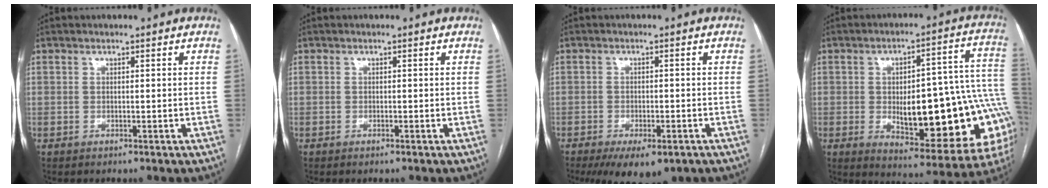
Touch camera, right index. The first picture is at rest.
{"total": 0.0}
{"total": 9.3, "force": [-6.2, 3.3, 6.1], "torque": [-0.088, -0.013, -0.087]}
{"total": 24.2, "force": [-4.0, 7.1, 22.8], "torque": [-0.229, 0.030, -0.031]}